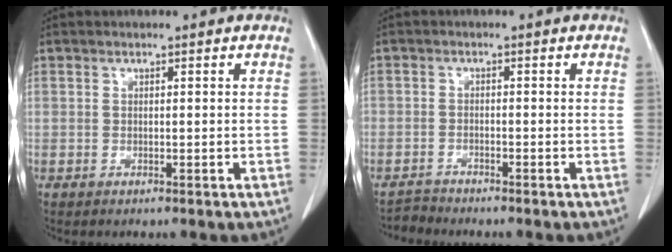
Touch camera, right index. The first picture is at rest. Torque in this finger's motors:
{"motor_torque": [0.08, -0.07, -0.04, -0.04]}